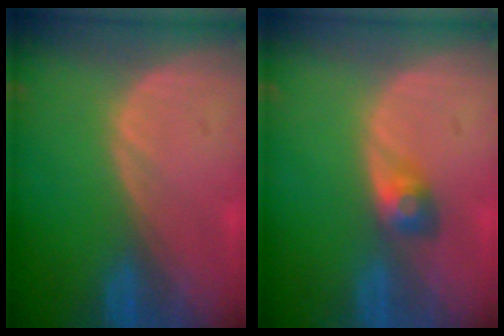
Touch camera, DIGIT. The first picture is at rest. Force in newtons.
{"total": 3.0, "press": 2.6, "slide": 1.4}